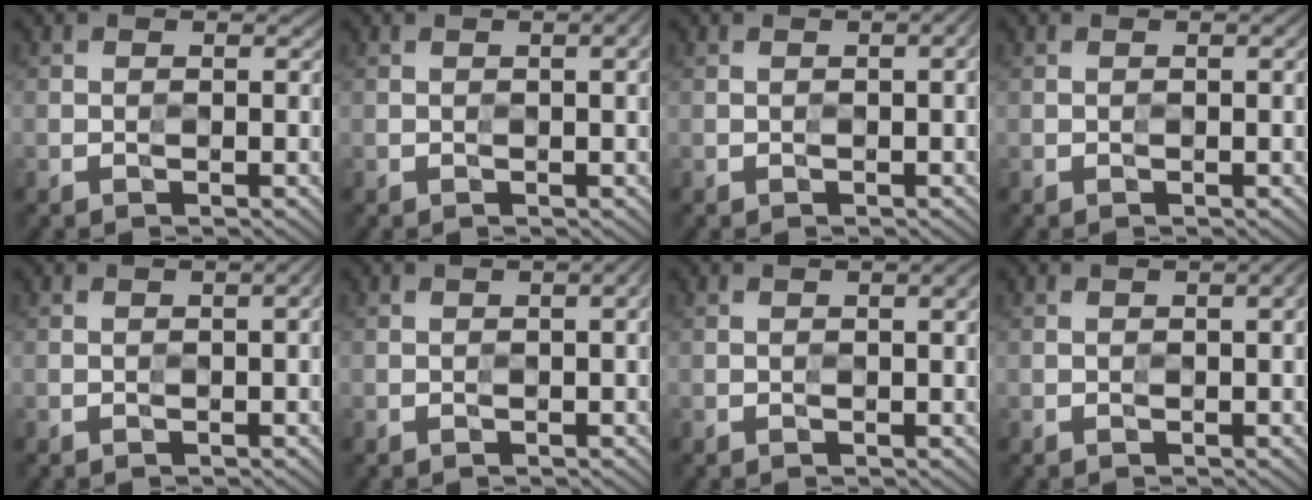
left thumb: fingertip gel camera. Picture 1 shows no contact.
{"total": 2.5, "force": [0.6, 0.5, 2.4], "torque": [-0.033, 0.008, 0.006]}
{"total": 1.8, "force": [0.0, 0.4, 1.8], "torque": [-0.025, 0.005, -0.002]}
{"total": 0.8, "force": [0.1, 0.1, 0.8], "torque": [-0.016, 0.002, 0.001]}
{"total": 2.0, "force": [0.0, 0.5, 1.9], "torque": [-0.026, 0.005, -0.002]}
{"total": 2.2, "force": [0.2, 0.5, 2.1], "torque": [-0.026, 0.007, -0.001]}
{"total": 1.7, "force": [0.6, 0.3, 1.6], "torque": [-0.027, 0.005, 0.006]}
{"total": 1.8, "force": [0.3, 0.4, 1.7], "torque": [-0.026, 0.006, 0.003]}